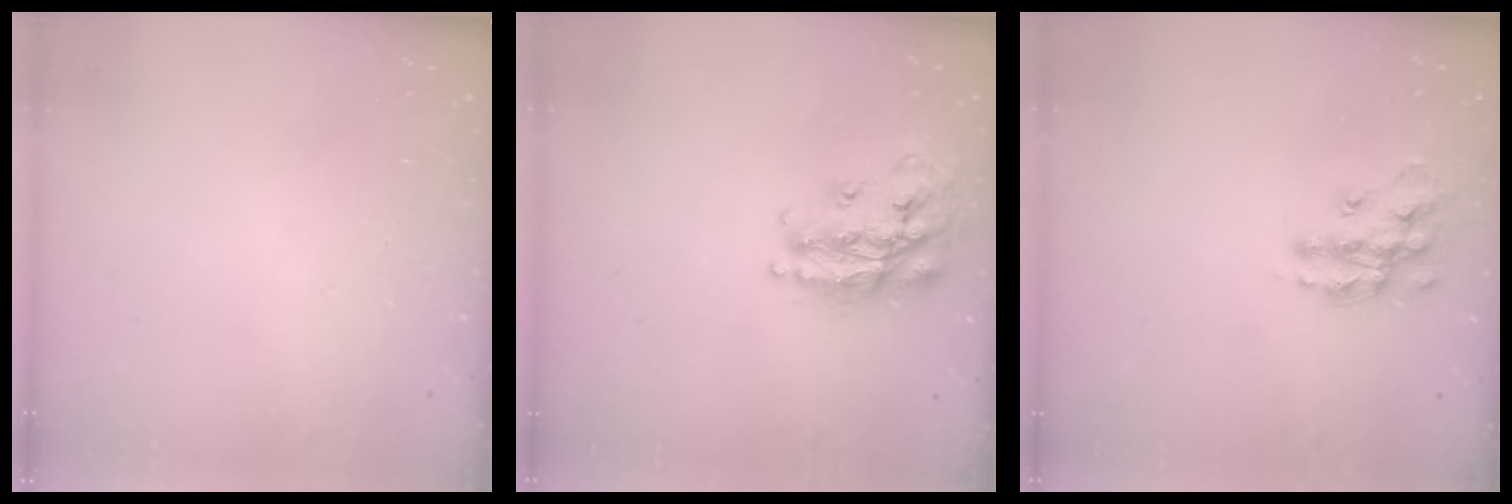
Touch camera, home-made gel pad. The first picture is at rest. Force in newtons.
{"total": 18.0, "press": 17.9, "slide": 1.6}
{"total": 13.2, "press": 13.1, "slide": 0.9}